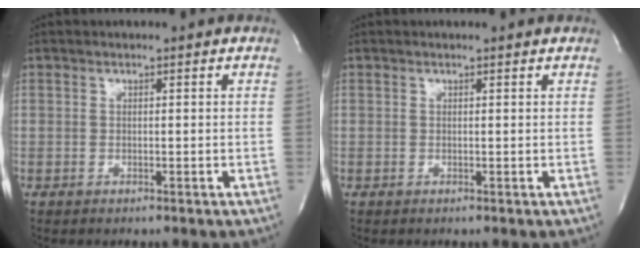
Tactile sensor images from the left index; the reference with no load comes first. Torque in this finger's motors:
{"motor_torque": [0.03, 0.01, -0.12, 0.00]}